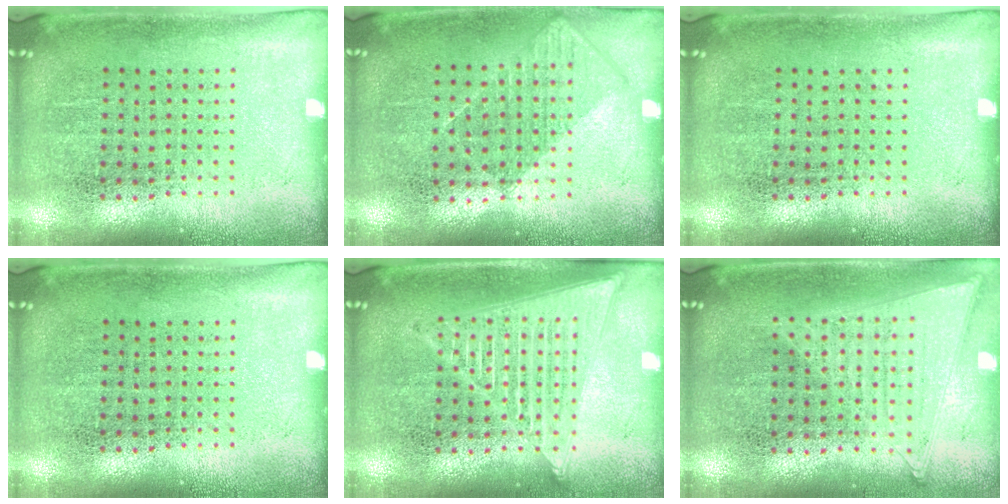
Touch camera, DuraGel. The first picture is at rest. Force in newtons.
{"total": 0.8, "press": 0.7, "slide": 0.3}
{"total": 0.0}
{"total": 0.0}
{"total": 1.9, "press": 1.9, "slide": 0.1}
{"total": 1.0, "press": 1.0, "slide": 0.4}